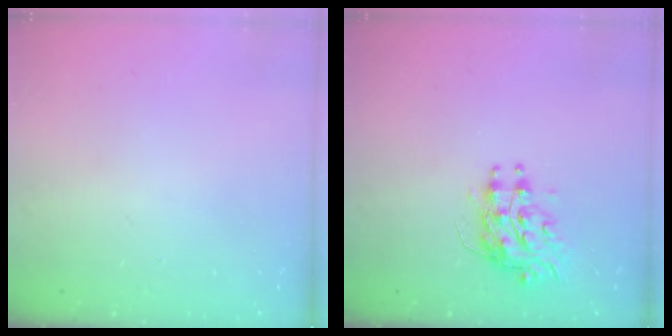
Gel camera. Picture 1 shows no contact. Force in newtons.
{"total": 9.0, "press": 9.0, "slide": 0.7}